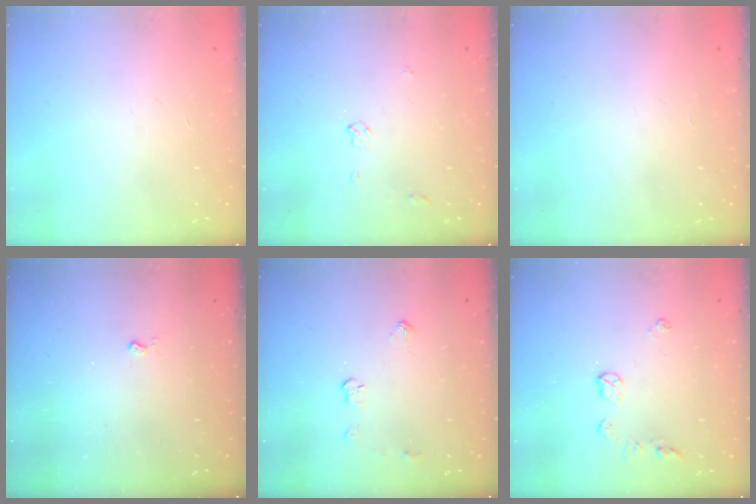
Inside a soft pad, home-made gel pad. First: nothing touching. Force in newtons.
{"total": 3.5, "press": 3.4, "slide": 0.6}
{"total": 0.0}
{"total": 2.6, "press": 2.6, "slide": 0.5}
{"total": 3.9, "press": 3.9, "slide": 0.1}
{"total": 6.3, "press": 6.3, "slide": 0.7}